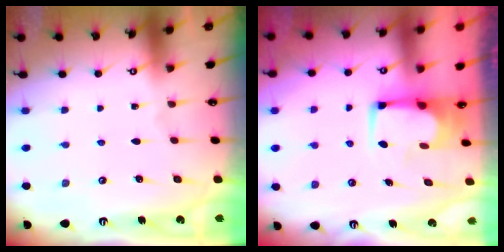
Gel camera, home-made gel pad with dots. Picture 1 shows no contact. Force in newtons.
{"total": 3.0, "press": 3.0, "slide": 0.2}